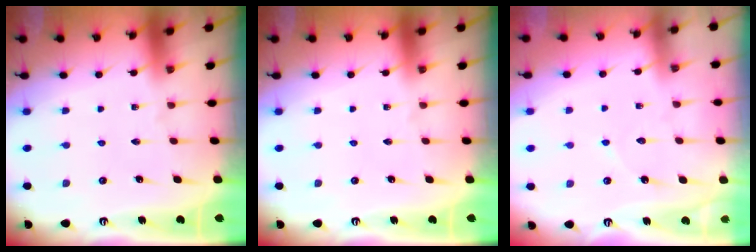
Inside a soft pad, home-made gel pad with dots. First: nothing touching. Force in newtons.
{"total": 0.0}
{"total": 3.9, "press": 3.9, "slide": 0.4}